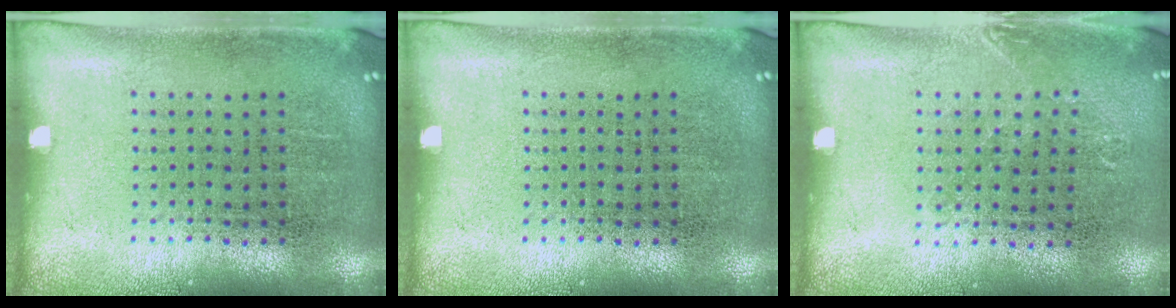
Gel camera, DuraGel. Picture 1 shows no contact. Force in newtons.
{"total": 0.0}
{"total": 0.8, "press": 0.8, "slide": 0.1}